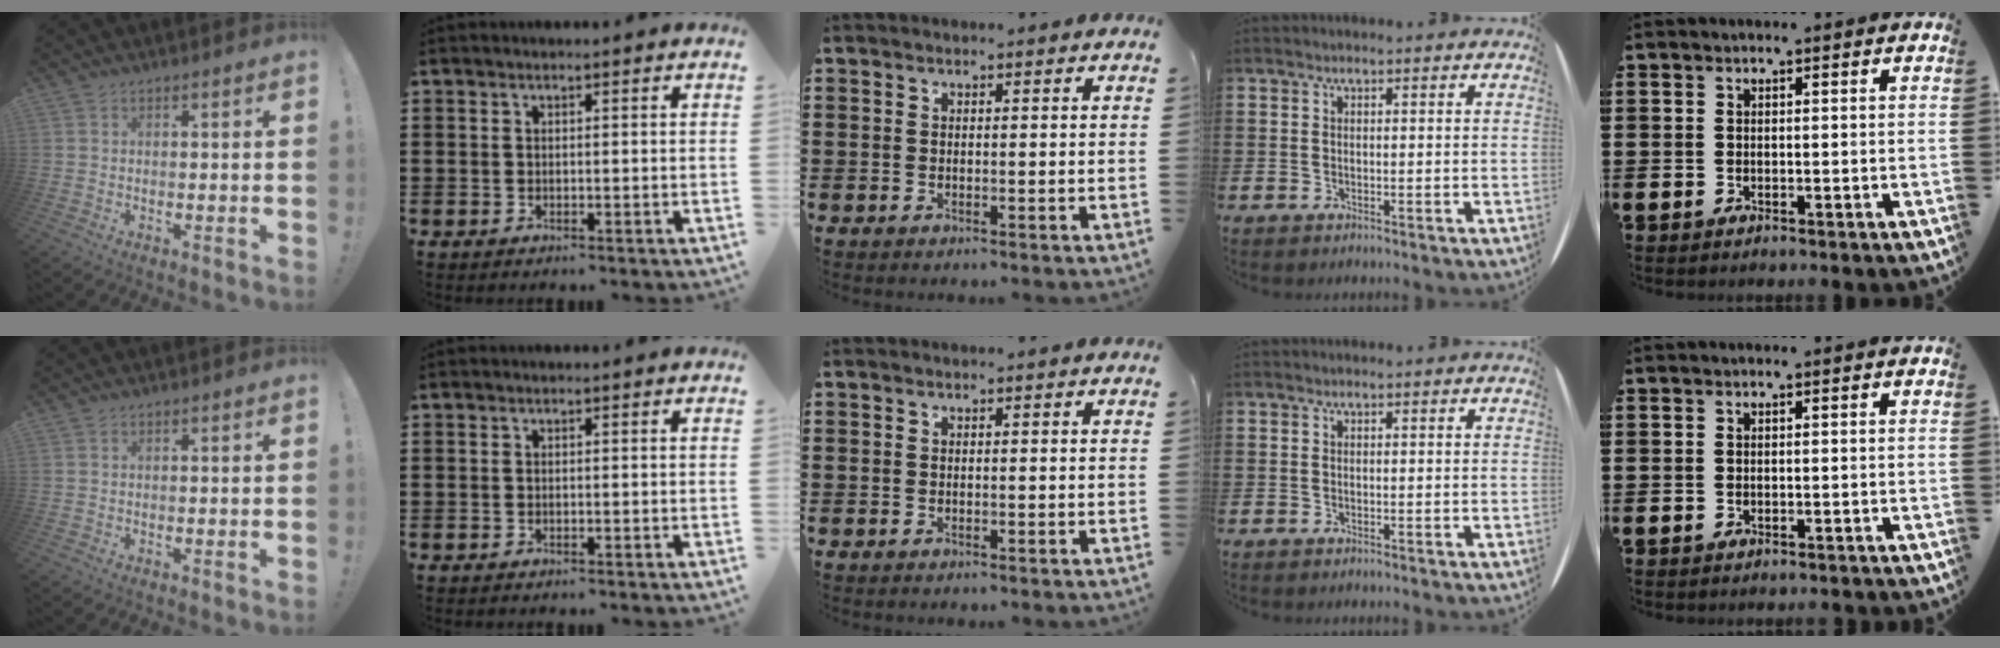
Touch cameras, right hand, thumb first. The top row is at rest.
{}